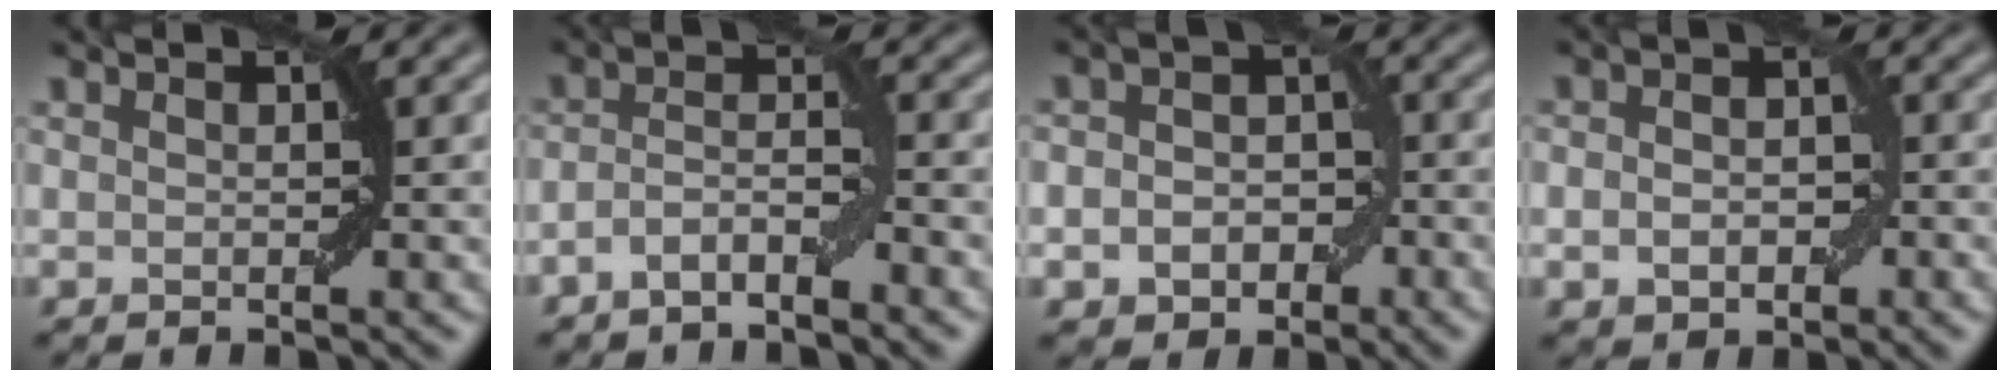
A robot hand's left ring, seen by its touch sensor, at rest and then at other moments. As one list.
[{"total": 3.0, "force": [-2.0, 0.9, 2.0], "torque": [-0.039, 0.010, -0.044]}, {"total": 5.5, "force": [-1.7, 4.4, 3.0], "torque": [-0.011, -0.004, -0.040]}, {"total": 3.4, "force": [-0.7, 2.3, 2.4], "torque": [-0.033, 0.000, -0.014]}]